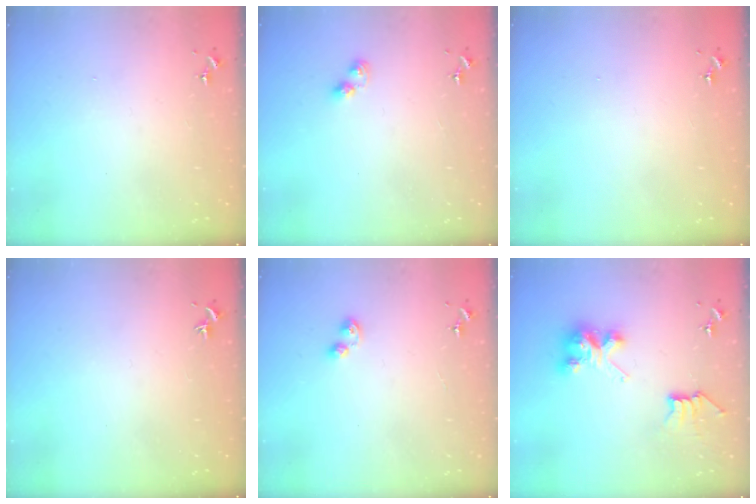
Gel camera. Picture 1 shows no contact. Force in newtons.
{"total": 3.5, "press": 3.5, "slide": 0.4}
{"total": 0.0}
{"total": 0.0}
{"total": 3.9, "press": 3.8, "slide": 0.9}
{"total": 8.2, "press": 8.2, "slide": 0.1}